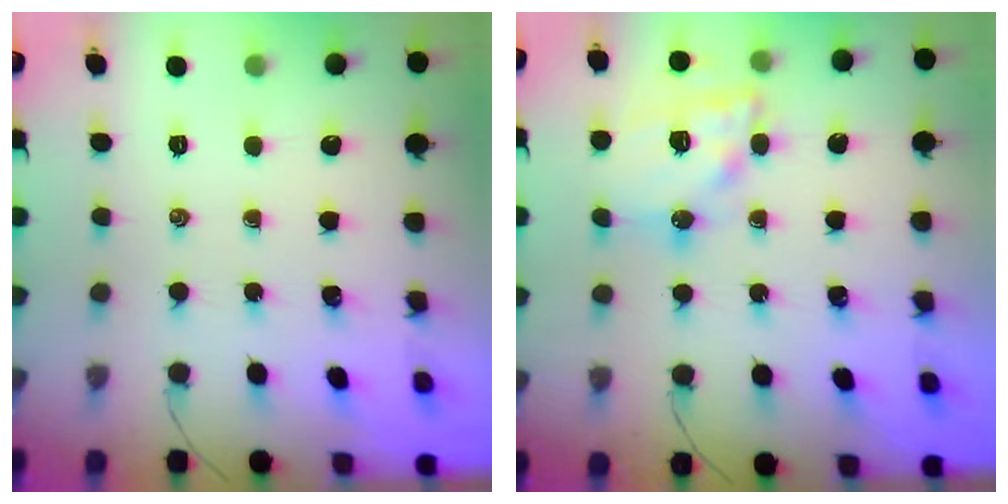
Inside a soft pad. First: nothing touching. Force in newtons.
{"total": 16.3, "press": 16.0, "slide": 3.3}